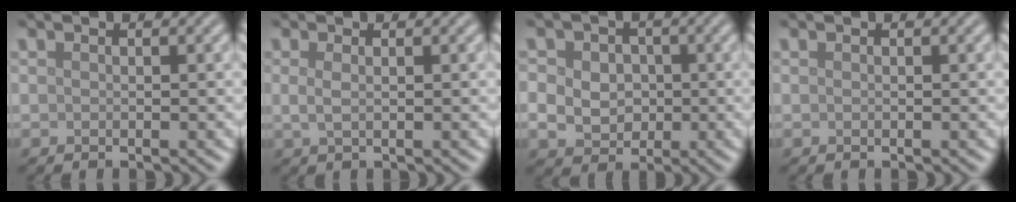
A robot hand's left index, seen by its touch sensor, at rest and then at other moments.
{"total": 1.3, "force": [0.2, 0.5, 1.2], "torque": [-0.023, 0.000, 0.004]}
{"total": 7.4, "force": [0.6, 6.5, 3.6], "torque": [-0.061, 0.035, -0.019]}
{"total": 0.0}